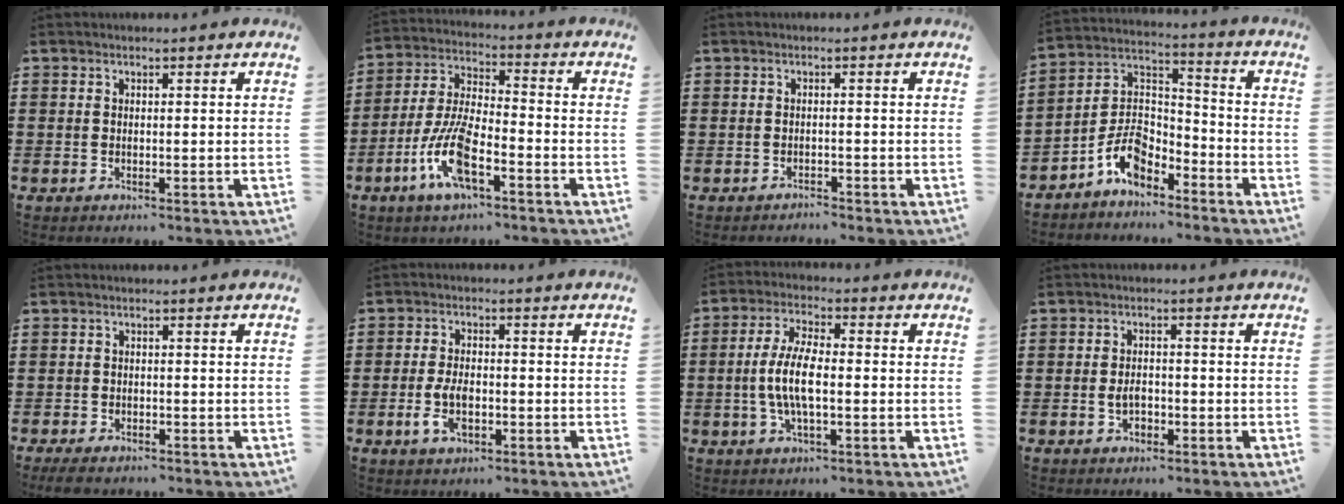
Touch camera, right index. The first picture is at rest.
{"total": 9.8, "force": [-4.5, 3.0, 8.2], "torque": [-0.195, -0.012, -0.087]}
{"total": 1.1, "force": [-1.1, 0.1, 0.0], "torque": [-0.004, 0.003, -0.024]}
{"total": 7.3, "force": [-5.0, 3.8, 3.7], "torque": [-0.094, -0.003, -0.102]}
{"total": 1.7, "force": [-1.6, 0.4, 0.5], "torque": [-0.019, -0.003, -0.033]}
{"total": 4.8, "force": [-1.4, 2.4, 4.0], "torque": [-0.093, -0.004, -0.027]}
{"total": 7.3, "force": [-1.1, 2.3, 6.8], "torque": [-0.155, -0.011, -0.026]}
{"total": 2.5, "force": [-0.7, 1.4, 1.9], "torque": [-0.040, 0.000, -0.014]}